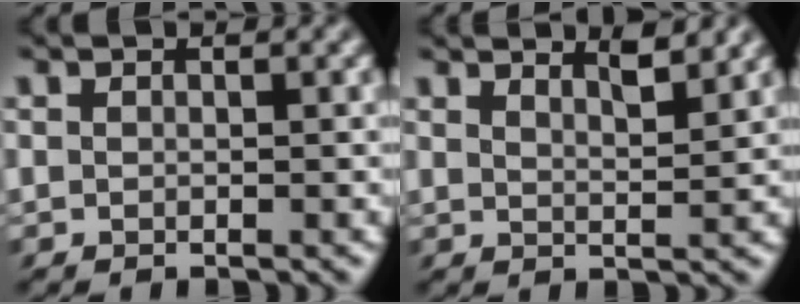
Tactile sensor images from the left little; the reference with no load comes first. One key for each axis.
{"total": 2.6, "fx": 2.4, "fy": -0.4, "fz": 1.1, "tx": -0.022, "ty": 0.003, "tz": 0.034}